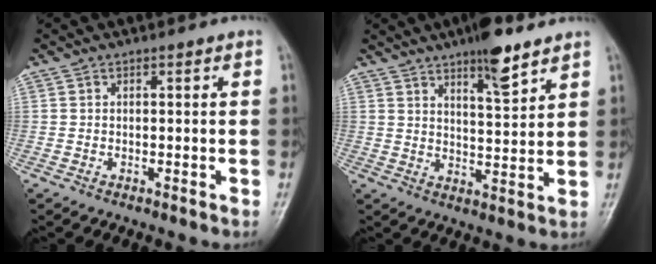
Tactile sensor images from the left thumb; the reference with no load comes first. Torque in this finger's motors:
{"motor_torque": [1.63, 0.13, 1.03, -0.58, 0.29]}